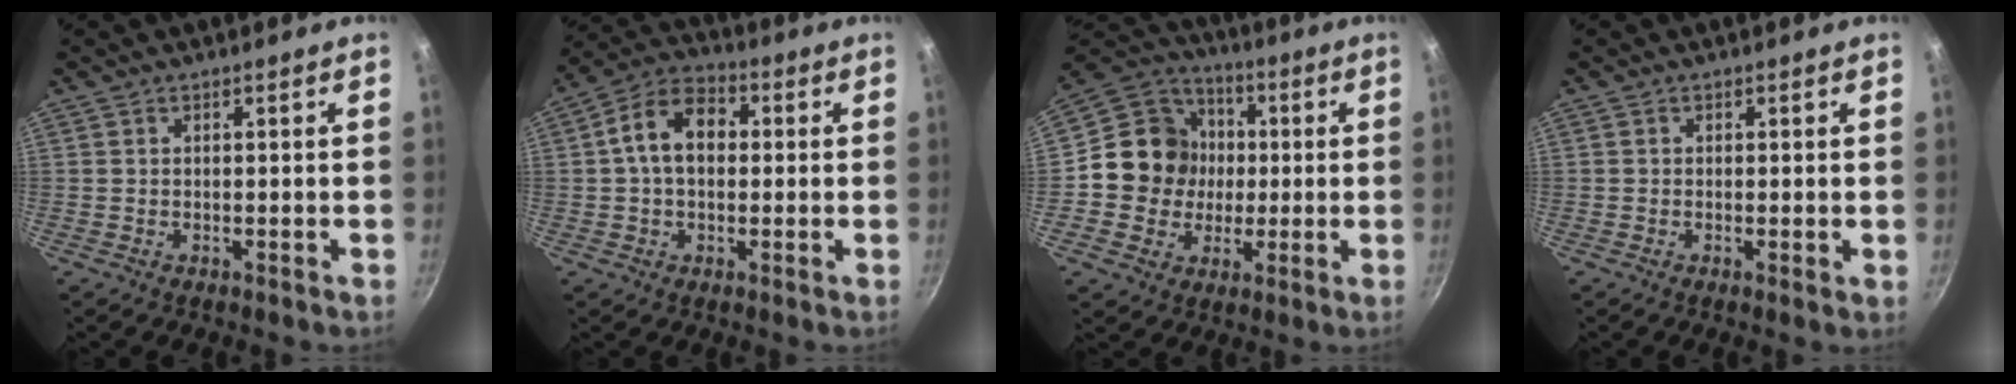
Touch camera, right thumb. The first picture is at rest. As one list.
[{"total": 10.6, "force": [1.1, 7.3, 7.6], "torque": [-0.104, 0.029, 0.000]}, {"total": 14.3, "force": [0.1, 13.3, 5.2], "torque": [-0.056, 0.025, -0.010]}, {"total": 0.8, "force": [-0.1, 0.2, 0.8], "torque": [-0.012, -0.005, -0.005]}]